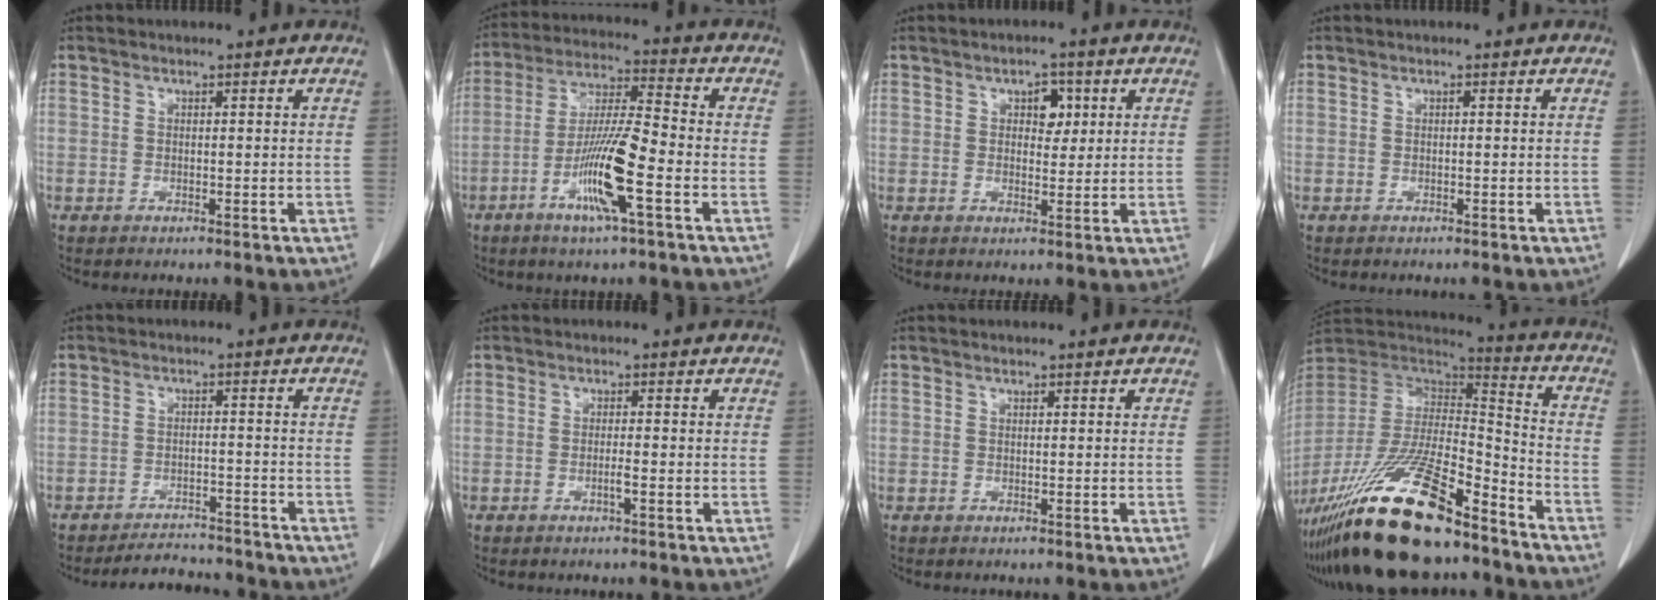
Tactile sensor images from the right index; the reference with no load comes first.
{"total": 12.1, "force": [-4.6, 0.5, 11.2], "torque": [-0.218, -0.008, -0.089]}
{"total": 3.6, "force": [1.3, 2.1, 2.5], "torque": [-0.032, 0.007, 0.018]}
{"total": 0.0}
{"total": 6.2, "force": [-5.9, 1.9, 0.1], "torque": [0.008, 0.009, -0.088]}
{"total": 1.2, "force": [-0.6, -0.2, 1.0], "torque": [-0.022, 0.000, -0.011]}
{"total": 0.0}
{"total": 28.4, "force": [-20.8, 5.6, 18.5], "torque": [-0.375, -0.044, -0.362]}